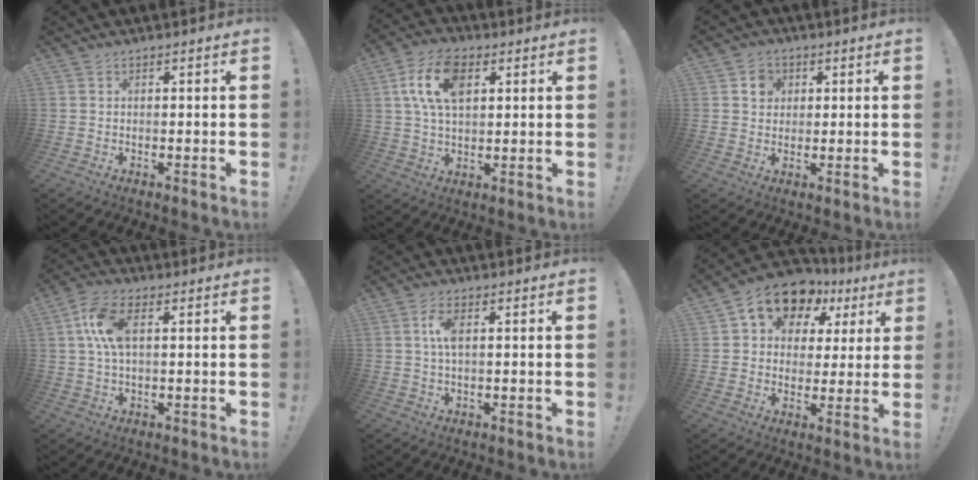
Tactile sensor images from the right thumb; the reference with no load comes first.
{"total": 13.3, "force": [4.5, 7.8, 9.8], "torque": [-0.183, 0.005, 0.082]}
{"total": 5.1, "force": [1.7, 4.5, 1.6], "torque": [-0.015, 0.000, 0.029]}
{"total": 9.8, "force": [2.0, 4.6, 8.4], "torque": [-0.166, -0.001, 0.037]}
{"total": 4.9, "force": [0.7, 1.7, 4.5], "torque": [-0.086, -0.001, 0.008]}
{"total": 11.9, "force": [6.9, 8.1, 5.4], "torque": [-0.089, -0.042, 0.127]}